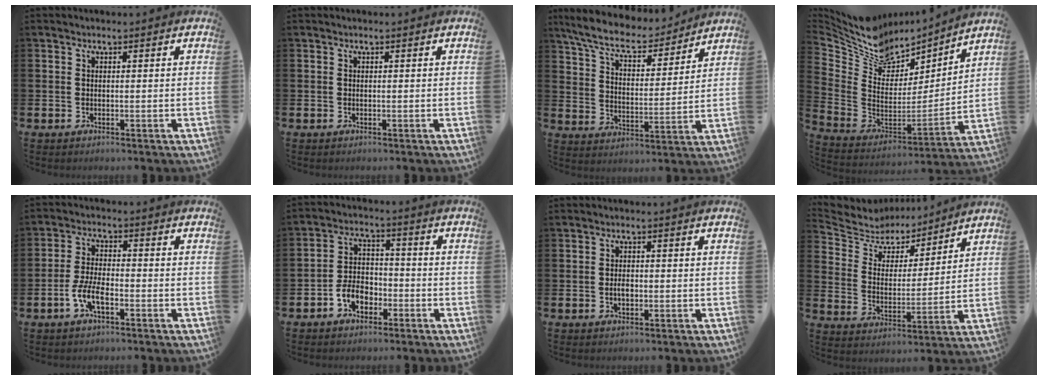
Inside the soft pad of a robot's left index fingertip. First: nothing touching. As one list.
[{"total": 0.0}, {"total": 8.7, "force": [7.9, 2.2, 3.0], "torque": [-0.093, -0.049, 0.139]}, {"total": 9.4, "force": [7.7, 5.1, 1.8], "torque": [-0.089, -0.051, 0.142]}, {"total": 4.8, "force": [-2.1, 1.9, 3.9], "torque": [-0.086, 0.007, -0.040]}, {"total": 4.8, "force": [-2.6, 3.2, 2.5], "torque": [-0.045, 0.011, -0.052]}, {"total": 1.7, "force": [-0.3, 1.0, 1.3], "torque": [-0.017, 0.001, -0.008]}, {"total": 6.1, "force": [5.5, 2.5, 0.3], "torque": [-0.052, -0.046, 0.095]}]